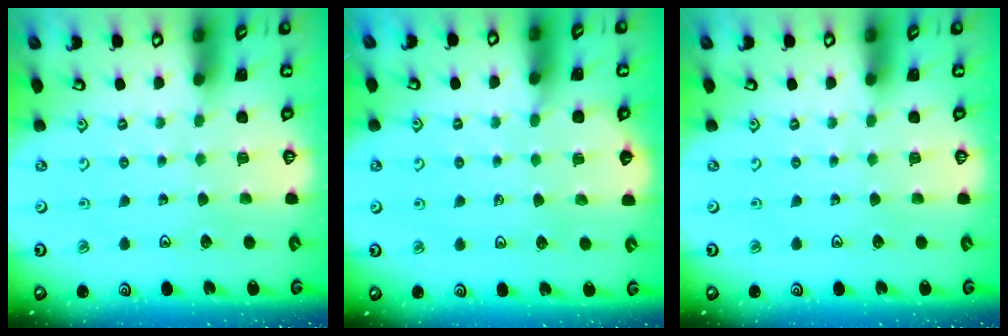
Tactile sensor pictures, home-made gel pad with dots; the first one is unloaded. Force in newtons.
{"total": 3.3, "press": 3.3, "slide": 0.5}
{"total": 0.0}